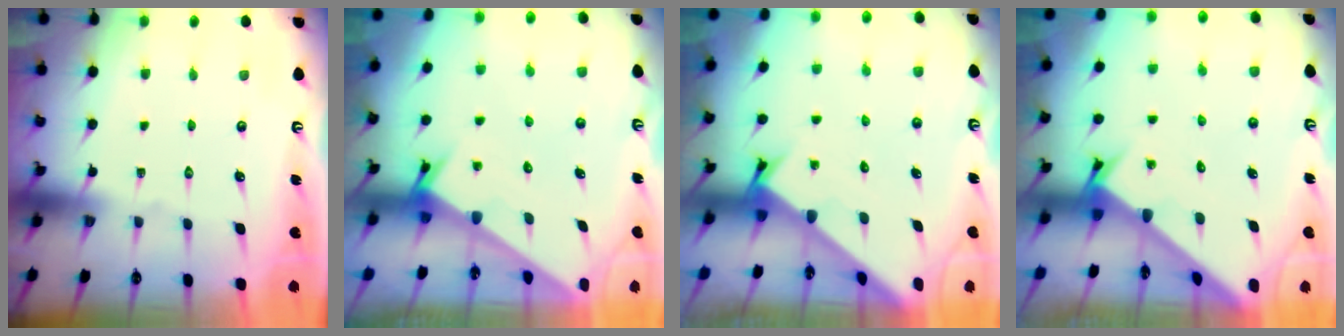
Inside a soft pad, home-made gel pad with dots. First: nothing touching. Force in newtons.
{"total": 2.5, "press": 2.5, "slide": 0.1}
{"total": 2.2, "press": 2.2, "slide": 0.2}
{"total": 2.6, "press": 2.6, "slide": 0.3}